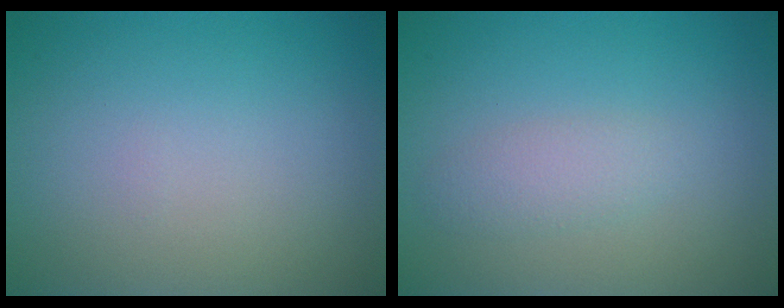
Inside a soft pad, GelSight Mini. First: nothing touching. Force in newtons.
{"total": 1.7, "press": 1.7, "slide": 0.1}